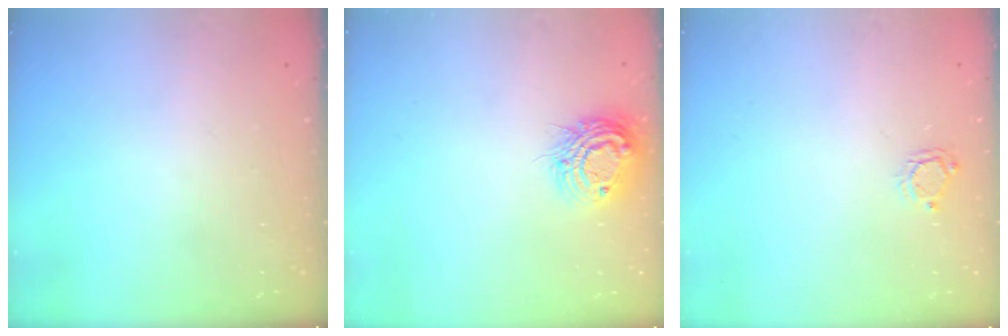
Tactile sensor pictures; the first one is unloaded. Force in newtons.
{"total": 12.2, "press": 12.1, "slide": 0.9}
{"total": 2.9, "press": 2.9, "slide": 0.3}